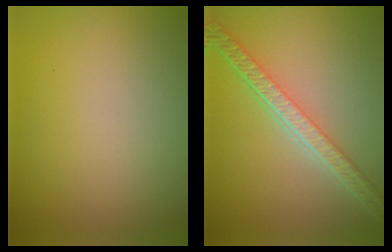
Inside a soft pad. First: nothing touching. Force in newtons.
{"total": 5.1, "press": 4.1, "slide": 3.0}